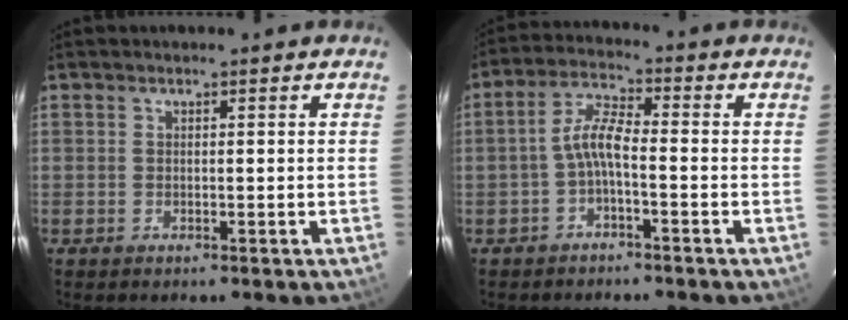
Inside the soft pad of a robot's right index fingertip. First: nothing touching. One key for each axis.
{"total": 4.7, "fx": -2.0, "fy": 1.0, "fz": 4.1, "tx": -0.094, "ty": 0.017, "tz": -0.040}